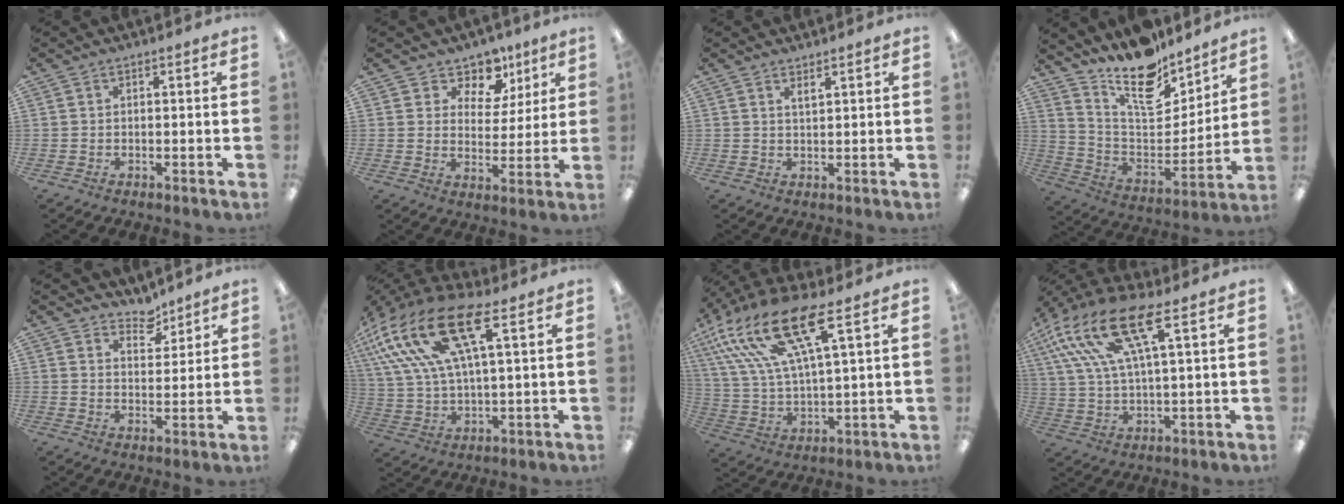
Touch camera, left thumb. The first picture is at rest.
{"total": 8.4, "force": [5.8, 5.8, 2.0], "torque": [-0.034, -0.044, 0.108]}
{"total": 1.7, "force": [1.4, 0.3, 0.9], "torque": [-0.019, 0.000, 0.026]}
{"total": 17.5, "force": [13.8, 7.0, 8.1], "torque": [-0.135, -0.107, 0.246]}
{"total": 5.6, "force": [5.0, 2.5, 1.0], "torque": [-0.001, -0.035, 0.088]}
{"total": 21.3, "force": [10.3, 8.3, 16.7], "torque": [-0.341, -0.035, 0.174]}
{"total": 19.5, "force": [11.0, 5.9, 14.9], "torque": [-0.304, -0.040, 0.182]}
{"total": 18.6, "force": [9.7, 6.1, 14.7], "torque": [-0.311, -0.027, 0.161]}